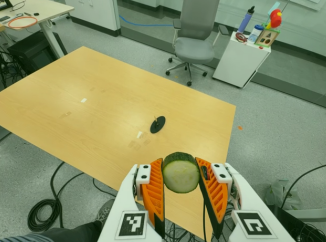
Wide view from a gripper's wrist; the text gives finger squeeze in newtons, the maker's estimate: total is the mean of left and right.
{"total": 13.5, "left": 13.7, "right": 13.2}